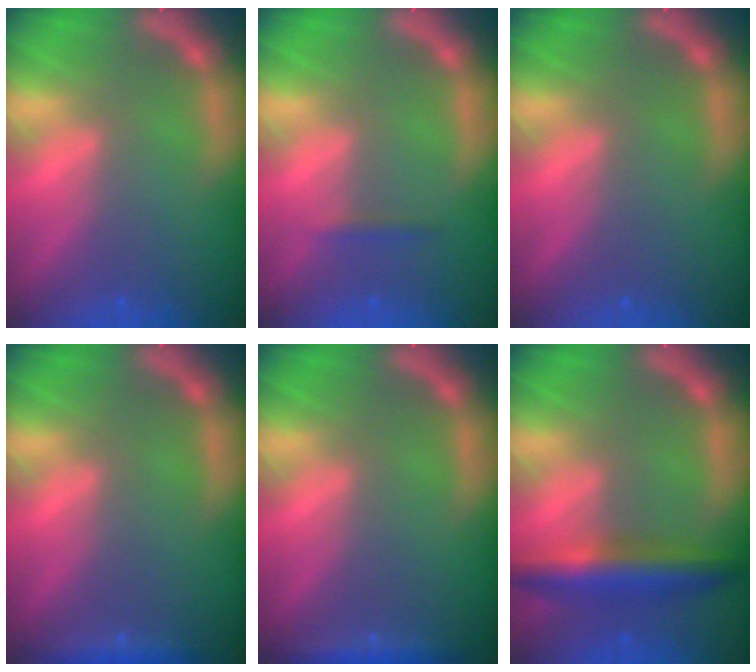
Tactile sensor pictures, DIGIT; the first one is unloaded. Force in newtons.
{"total": 0.9}
{"total": 0.0}
{"total": 1.4}
{"total": 1.9}
{"total": 5.5}